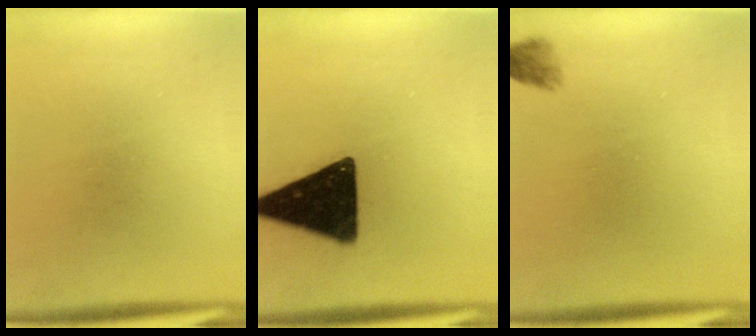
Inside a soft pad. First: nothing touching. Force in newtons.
{"total": 17.5}
{"total": 1.5}